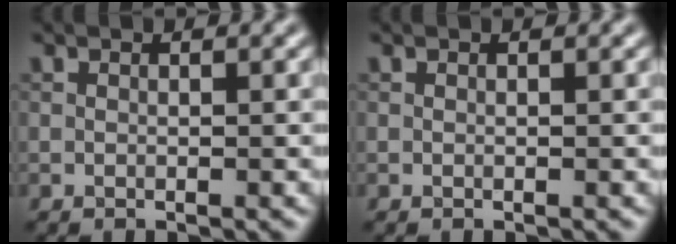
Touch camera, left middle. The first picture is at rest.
{"total": 0.0}